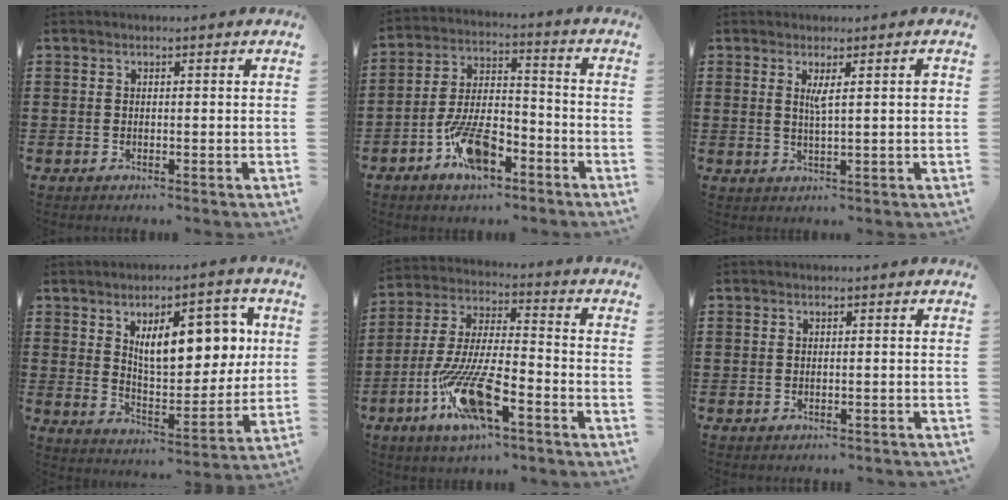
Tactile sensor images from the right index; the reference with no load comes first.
{"total": 9.3, "force": [-5.1, 4.1, 6.7], "torque": [-0.136, 0.010, -0.090]}
{"total": 2.9, "force": [0.8, 0.1, 2.8], "torque": [-0.056, -0.002, 0.011]}
{"total": 11.5, "force": [4.3, 5.4, 9.2], "torque": [-0.139, -0.007, 0.069]}
{"total": 13.3, "force": [-7.3, 3.5, 10.5], "torque": [-0.231, -0.003, -0.140]}
{"total": 0.6, "force": [-0.6, 0.1, -0.1], "torque": [-0.001, 0.001, -0.013]}